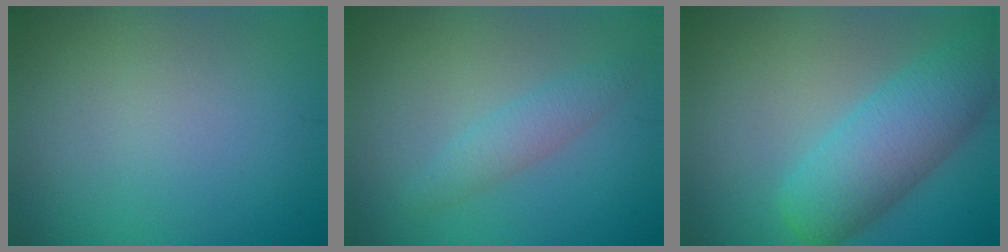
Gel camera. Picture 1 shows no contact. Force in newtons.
{"total": 2.1, "press": 2.1, "slide": 0.2}
{"total": 6.9, "press": 6.9, "slide": 0.3}